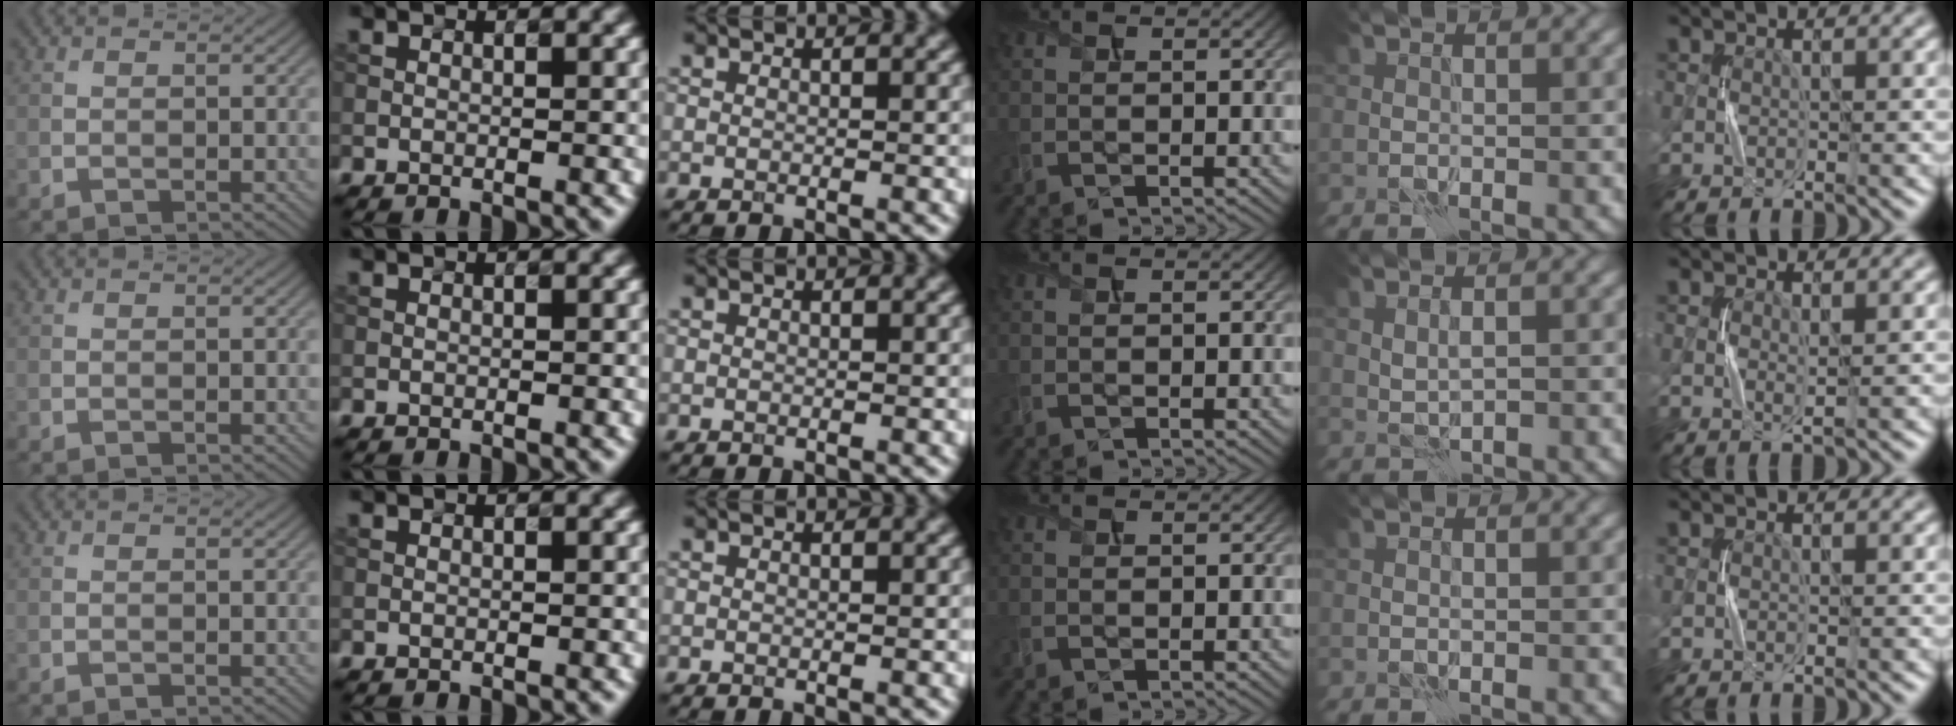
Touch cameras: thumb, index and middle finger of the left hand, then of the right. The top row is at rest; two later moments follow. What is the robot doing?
{"motion": "press", "object": "gel pad"}